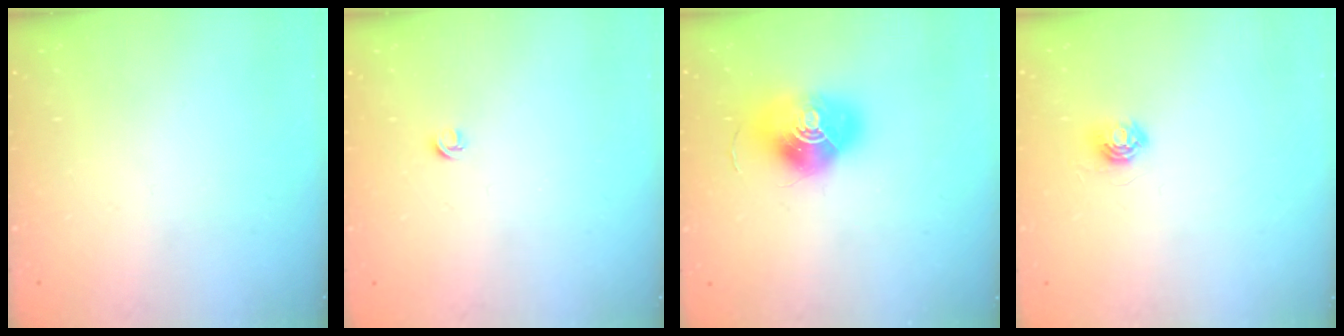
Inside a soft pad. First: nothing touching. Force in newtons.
{"total": 3.6, "press": 3.6, "slide": 0.5}
{"total": 16.2, "press": 16.2, "slide": 0.5}
{"total": 5.1, "press": 5.1, "slide": 0.5}